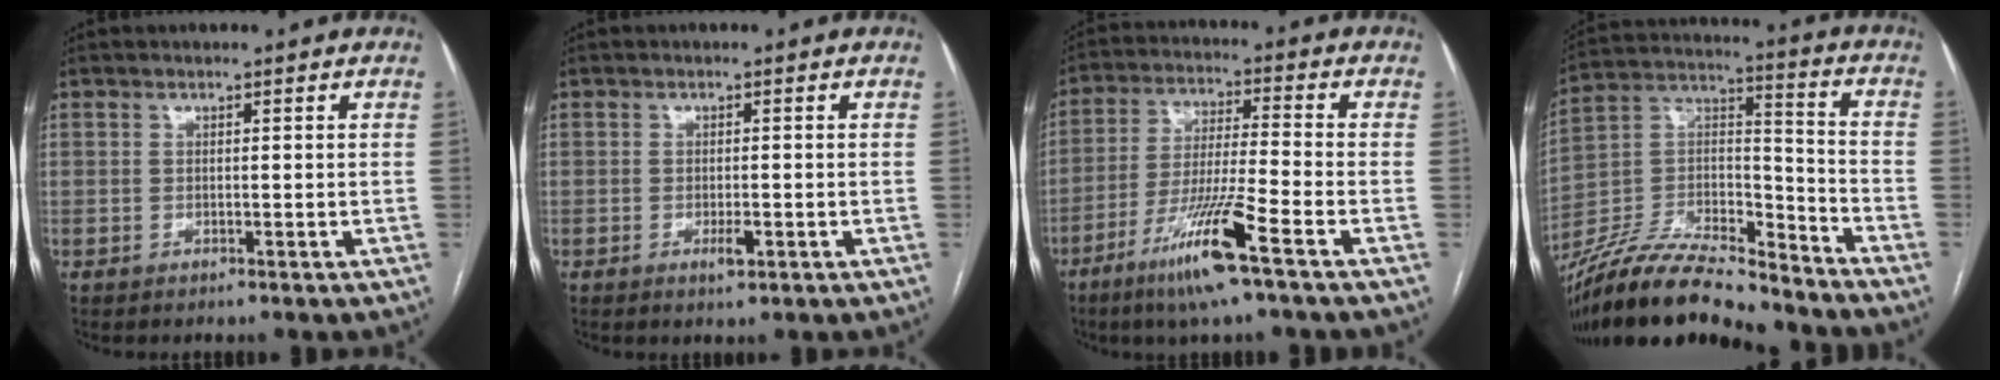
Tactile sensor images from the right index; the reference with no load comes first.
{"total": 2.0, "force": [-0.8, 0.5, 1.8], "torque": [-0.031, -0.003, -0.010]}
{"total": 12.3, "force": [-6.8, -0.6, 10.2], "torque": [-0.202, -0.026, -0.130]}
{"total": 21.1, "force": [-19.0, 3.8, 8.3], "torque": [-0.172, 0.011, -0.339]}